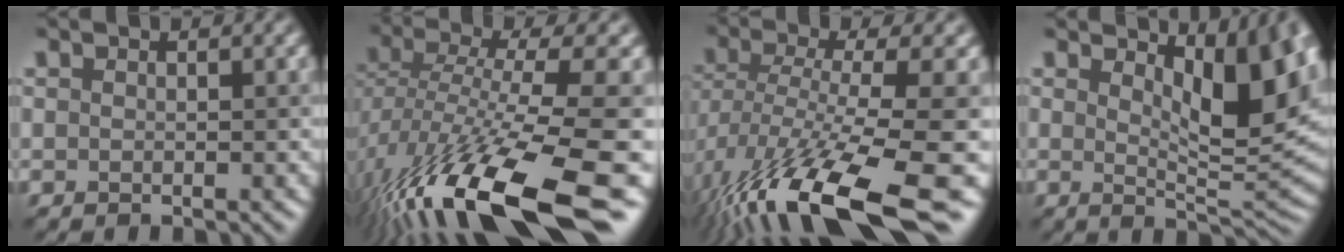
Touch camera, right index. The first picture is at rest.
{"total": 15.4, "force": [-7.5, 4.3, 12.8], "torque": [-0.264, -0.007, -0.121]}
{"total": 14.1, "force": [-6.5, 4.5, 11.7], "torque": [-0.241, -0.014, -0.091]}
{"total": 8.6, "force": [3.1, 2.5, 7.6], "torque": [-0.106, -0.009, 0.053]}